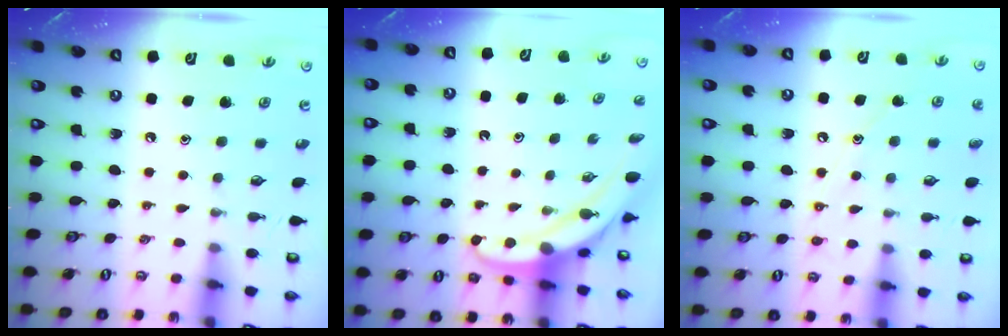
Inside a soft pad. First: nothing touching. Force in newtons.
{"total": 5.8, "press": 5.8, "slide": 0.4}
{"total": 8.3, "press": 8.3, "slide": 0.7}